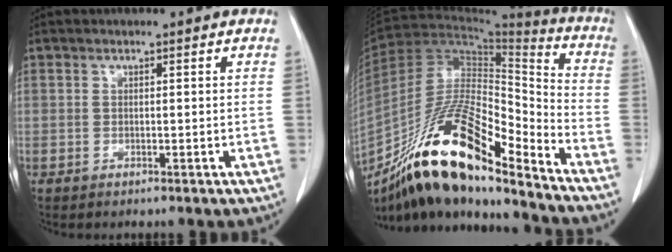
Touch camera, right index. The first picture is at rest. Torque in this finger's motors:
{"motor_torque": [1.00, -1.10, 0.61, 0.21]}